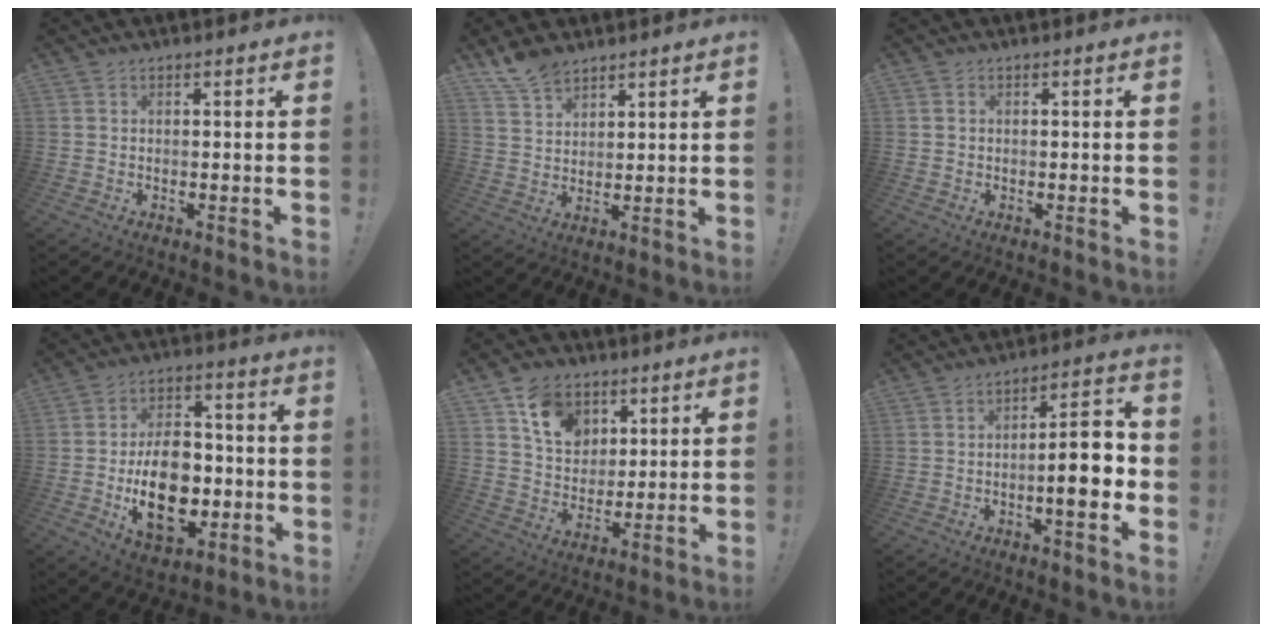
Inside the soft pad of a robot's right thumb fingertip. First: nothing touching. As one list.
[{"total": 7.8, "force": [6.3, 3.8, 2.7], "torque": [-0.051, -0.034, 0.122]}, {"total": 0.9, "force": [0.1, 0.9, -0.1], "torque": [0.002, 0.005, 0.001]}, {"total": 18.5, "force": [-3.6, 12.5, 13.2], "torque": [-0.204, 0.013, -0.053]}, {"total": 13.0, "force": [6.7, 9.8, 5.2], "torque": [-0.085, -0.026, 0.133]}, {"total": 11.3, "force": [-2.7, 2.9, 10.6], "torque": [-0.148, 0.010, -0.051]}]